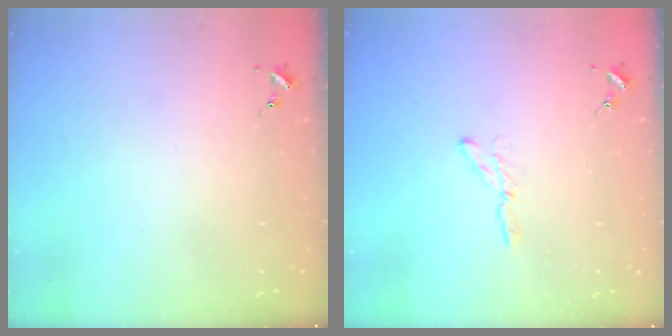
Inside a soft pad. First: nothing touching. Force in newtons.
{"total": 3.7, "press": 3.7, "slide": 0.4}